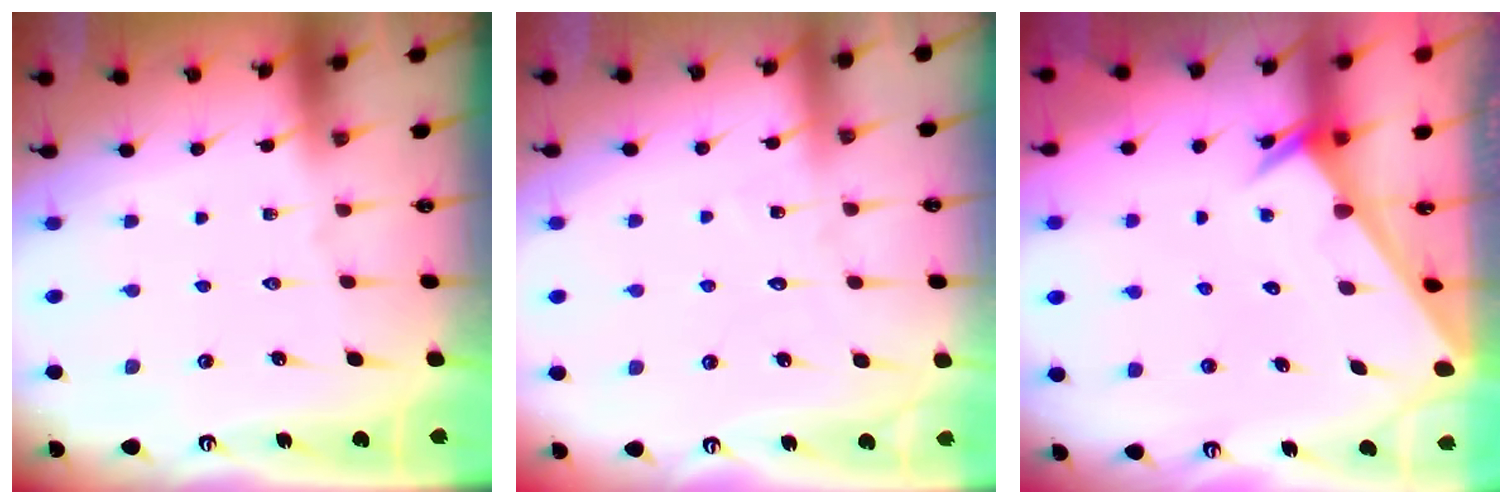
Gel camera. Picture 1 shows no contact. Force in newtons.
{"total": 5.9, "press": 5.9, "slide": 0.5}
{"total": 2.3, "press": 2.3, "slide": 0.1}